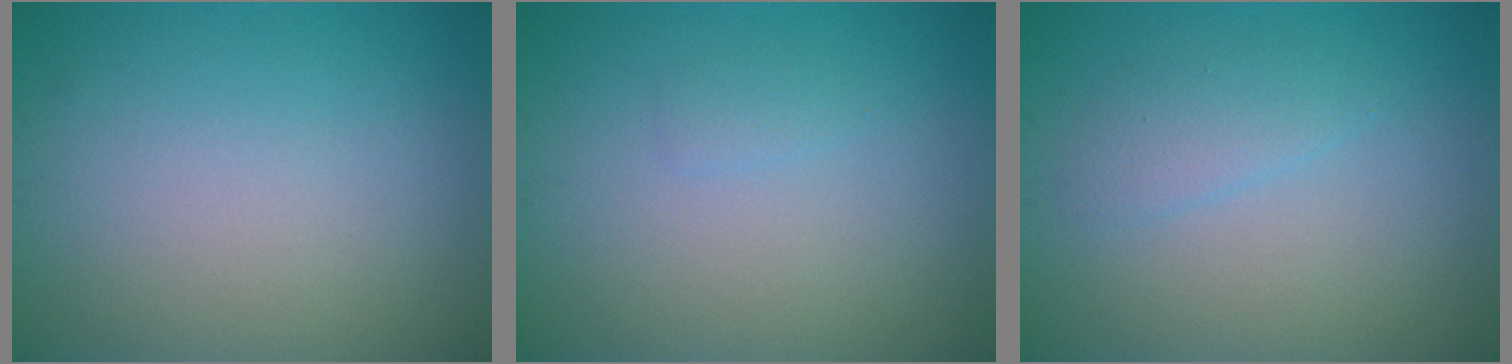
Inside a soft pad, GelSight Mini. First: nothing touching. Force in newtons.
{"total": 0.7, "press": 0.7, "slide": 0.1}
{"total": 1.6, "press": 1.6, "slide": 0.1}